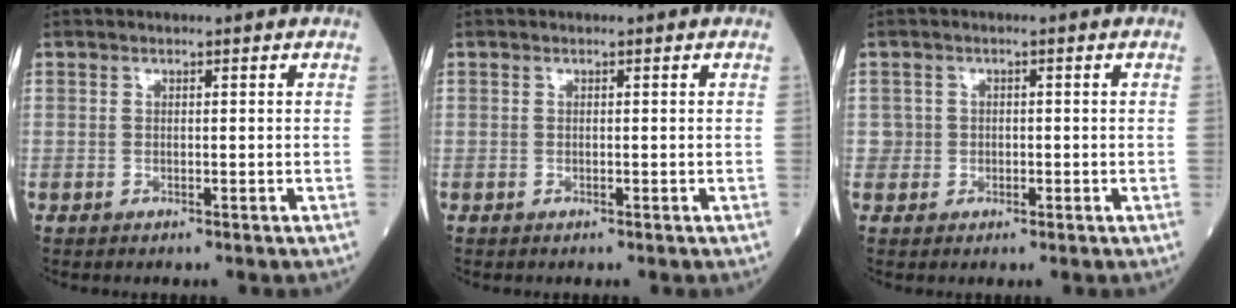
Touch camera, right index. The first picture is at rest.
{"total": 0.0}
{"total": 1.7, "force": [-0.2, 1.7, 0.0], "torque": [0.009, 0.009, -0.004]}